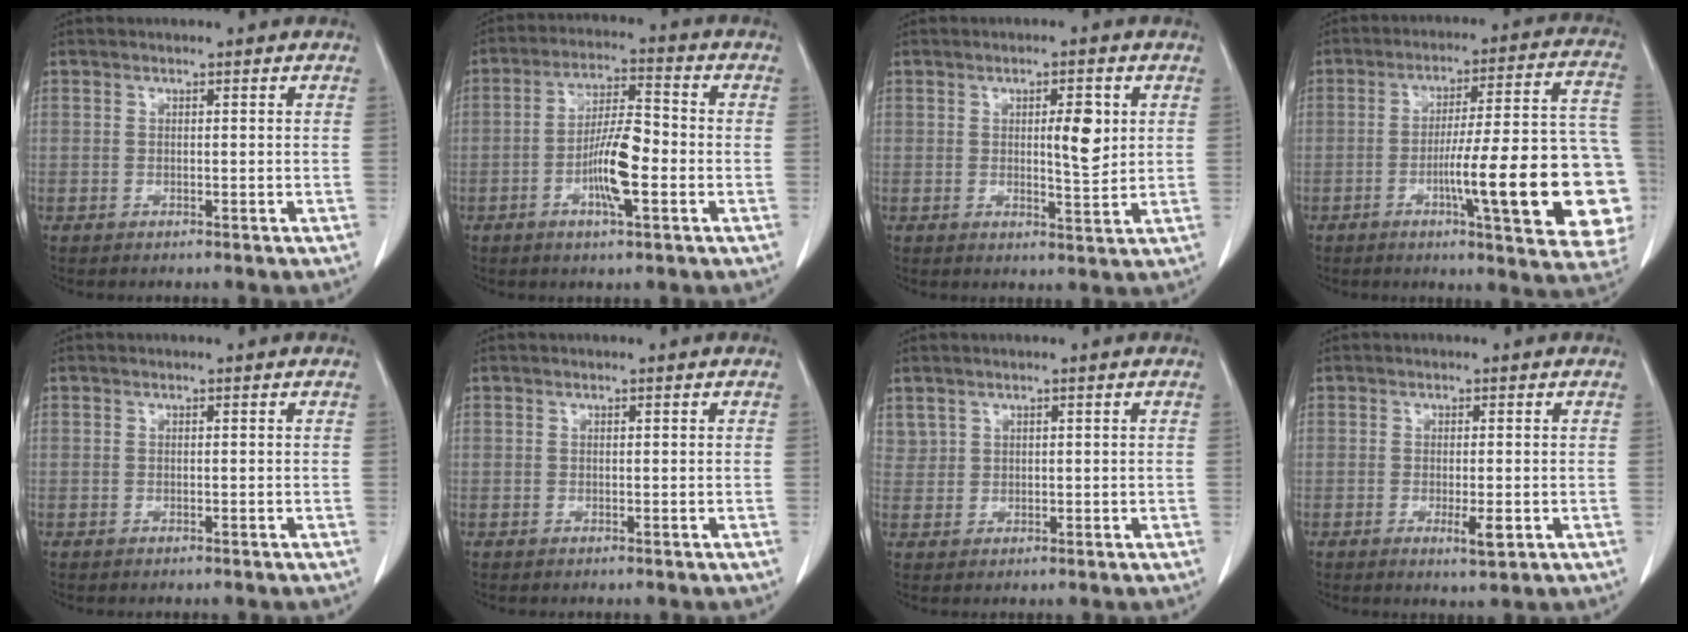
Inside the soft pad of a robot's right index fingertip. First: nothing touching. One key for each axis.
{"total": 8.8, "fx": -2.5, "fy": 1.6, "fz": 8.3, "tx": -0.154, "ty": 0.005, "tz": -0.048}
{"total": 5.1, "fx": 1.2, "fy": 1.2, "fz": 4.8, "tx": -0.070, "ty": -0.006, "tz": 0.017}
{"total": 22.8, "fx": -5.7, "fy": 2.2, "fz": 22.0, "tx": -0.198, "ty": 0.018, "tz": -0.071}
{"total": 0.0}
{"total": 0.0}
{"total": 1.8, "fx": 1.3, "fy": 1.3, "fz": 0.1, "tx": 0.005, "ty": 0.005, "tz": 0.027}
{"total": 2.9, "fx": -0.8, "fy": 0.6, "fz": 2.7, "tx": -0.039, "ty": -0.005, "tz": -0.011}